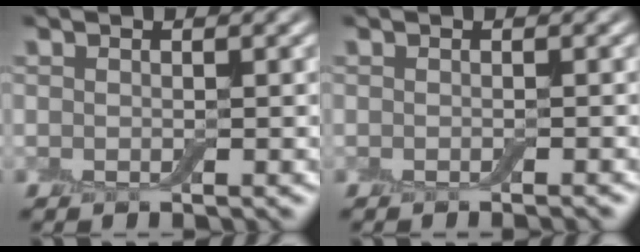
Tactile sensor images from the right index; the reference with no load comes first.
{"total": 0.7, "force": [-0.5, 0.1, 0.5], "torque": [-0.002, 0.001, -0.010]}